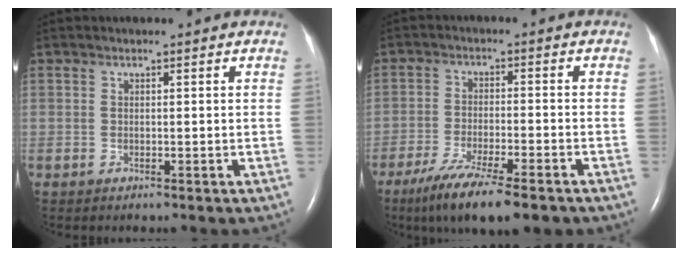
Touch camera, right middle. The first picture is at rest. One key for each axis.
{"total": 12.2, "fx": -8.9, "fy": 1.7, "fz": 8.1, "tx": -0.139, "ty": -0.030, "tz": -0.142}